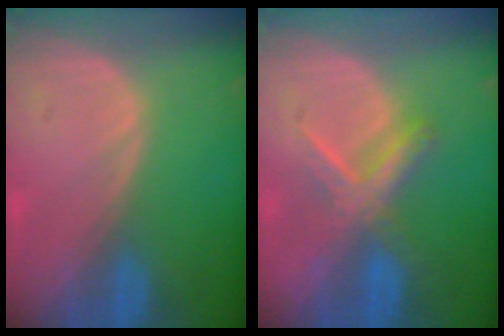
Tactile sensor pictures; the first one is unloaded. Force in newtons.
{"total": 5.6, "press": 5.6, "slide": 0.1}